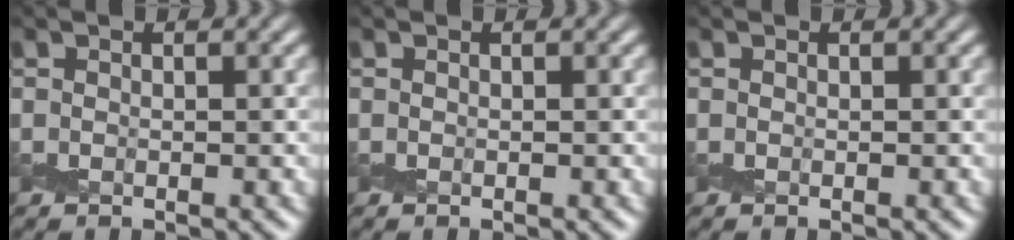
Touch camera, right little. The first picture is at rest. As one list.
[{"total": 0.0}, {"total": 0.0}]